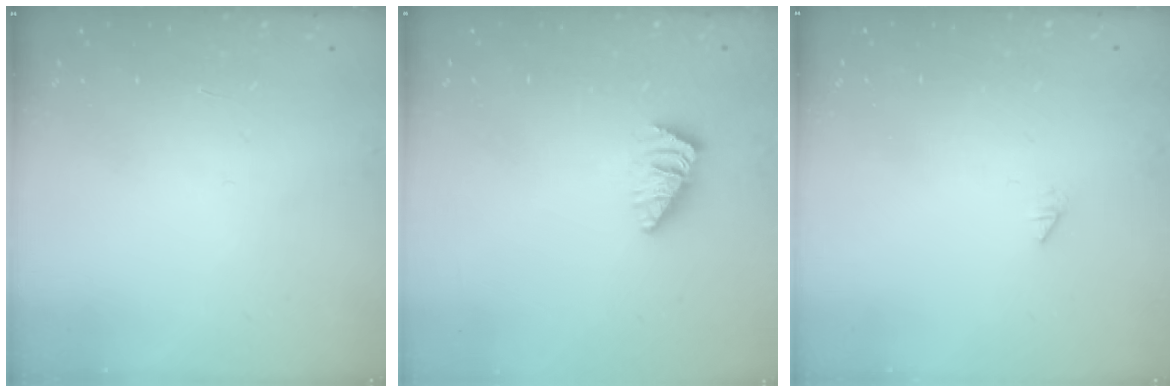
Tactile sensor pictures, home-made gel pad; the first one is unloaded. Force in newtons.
{"total": 1.1, "press": 1.0, "slide": 0.3}
{"total": 0.0}